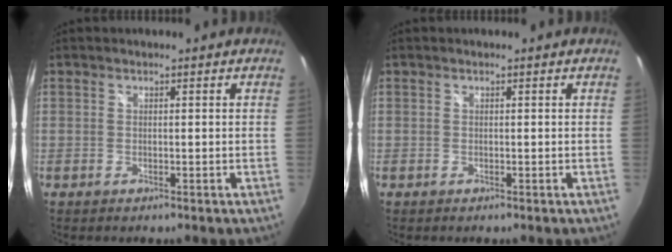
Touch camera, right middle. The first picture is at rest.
{"total": 0.0}